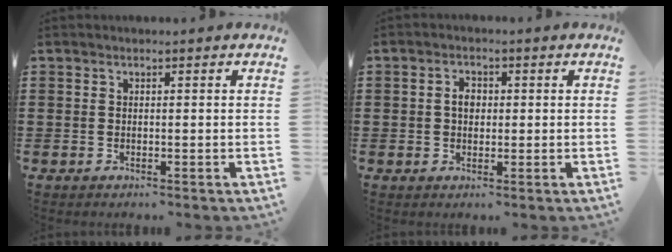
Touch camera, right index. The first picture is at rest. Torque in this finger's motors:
{"motor_torque": [0.57, -0.24, 0.20, 0.07]}